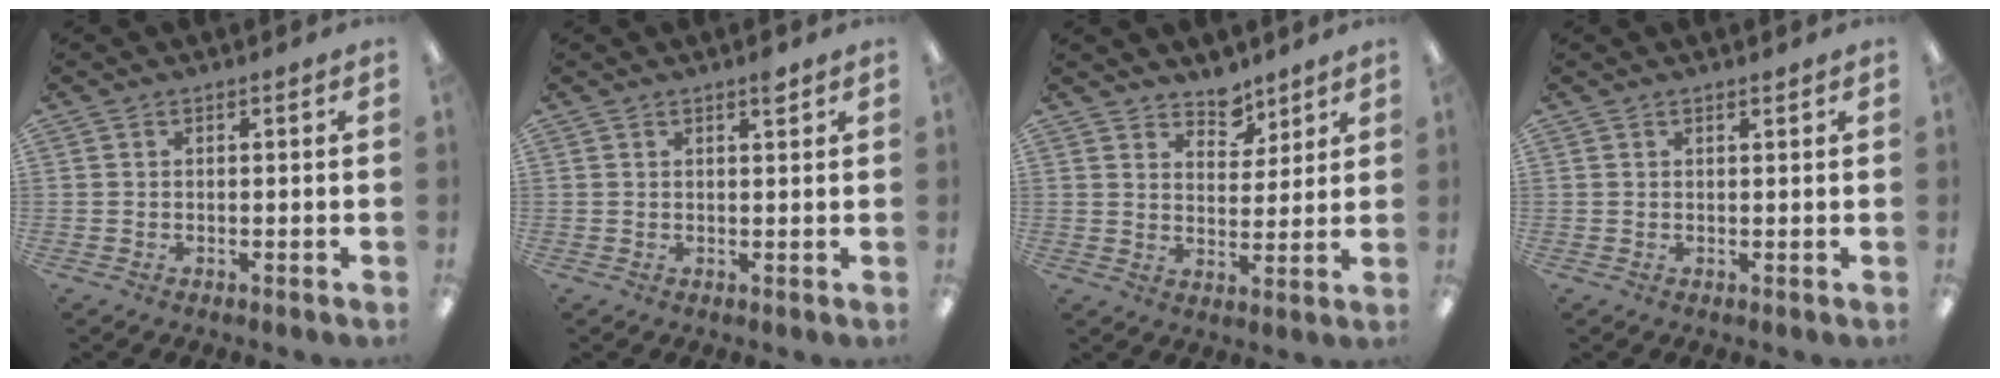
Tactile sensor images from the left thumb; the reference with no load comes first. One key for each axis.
{"total": 2.1, "fx": 1.6, "fy": 0.4, "fz": 1.3, "tx": -0.014, "ty": -0.006, "tz": 0.025}
{"total": 6.7, "fx": 5.6, "fy": 3.4, "fz": 1.2, "tx": -0.001, "ty": -0.040, "tz": 0.101}
{"total": 0.8, "fx": 0.7, "fy": 0.1, "fz": 0.3, "tx": -0.006, "ty": 0.000, "tz": 0.013}